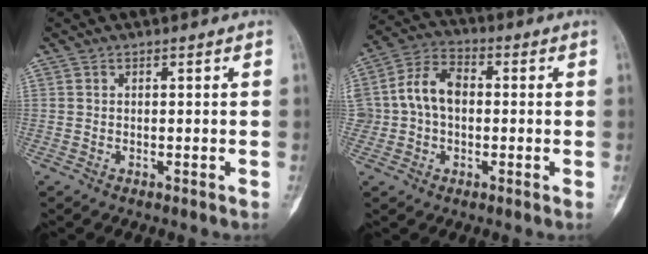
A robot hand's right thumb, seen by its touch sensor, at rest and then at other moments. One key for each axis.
{"total": 9.8, "fx": 0.1, "fy": 7.2, "fz": 6.7, "tx": -0.113, "ty": 0.033, "tz": -0.003}